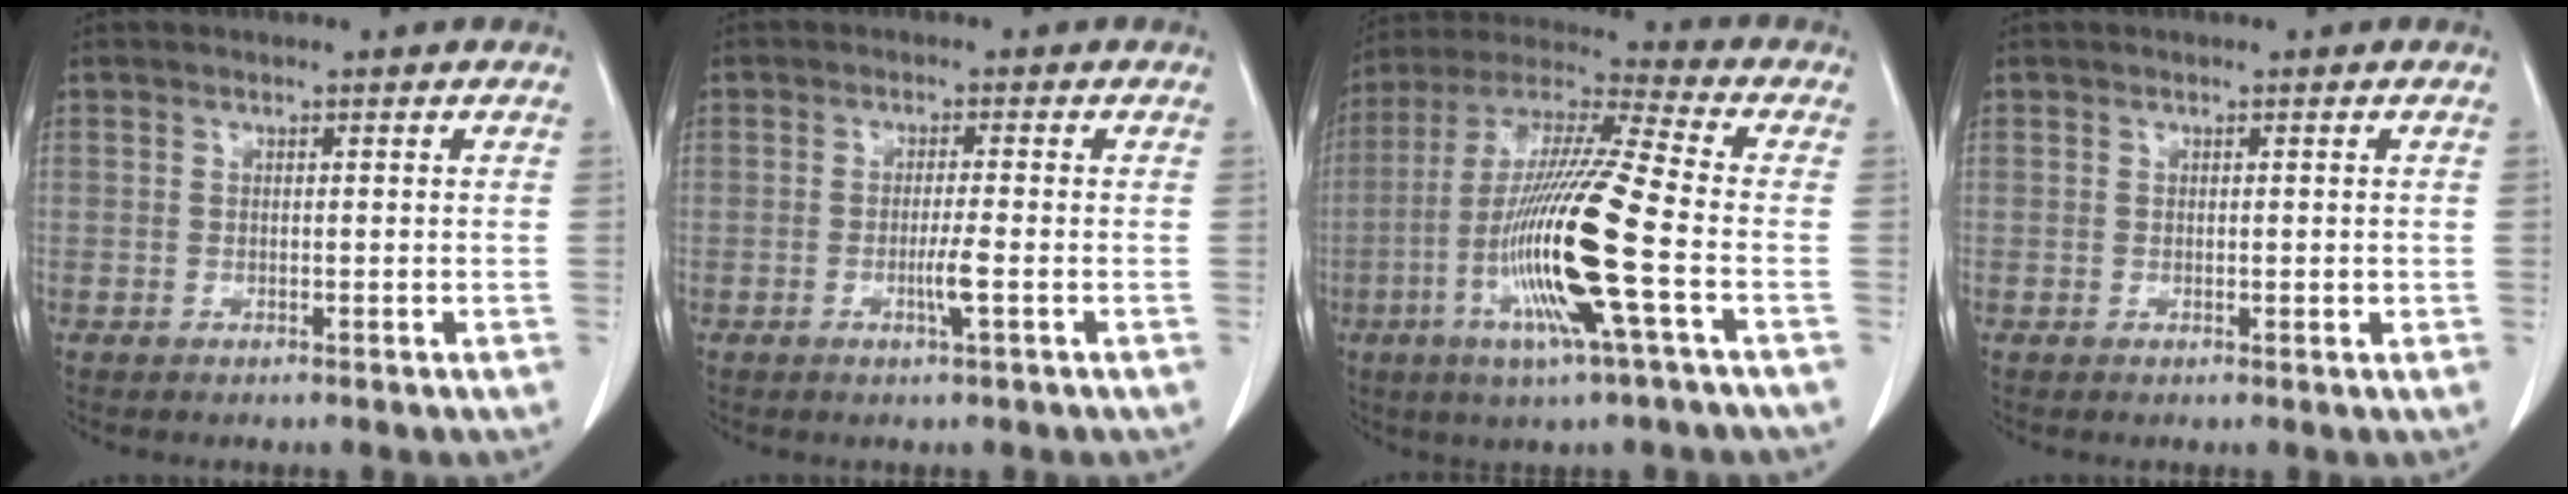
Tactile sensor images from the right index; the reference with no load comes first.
{"total": 2.8, "force": [-0.9, -0.3, 2.7], "torque": [-0.052, -0.005, -0.016]}
{"total": 17.9, "force": [-4.9, 0.1, 17.2], "torque": [-0.350, -0.015, -0.101]}
{"total": 0.9, "force": [0.1, 0.6, 0.7], "torque": [-0.005, -0.001, 0.003]}